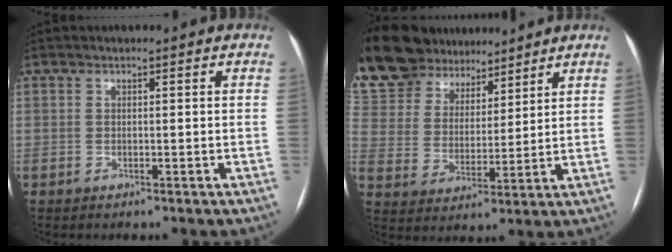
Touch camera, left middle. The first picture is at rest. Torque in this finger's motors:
{"motor_torque": [0.42, -0.29, 1.05, 0.21]}